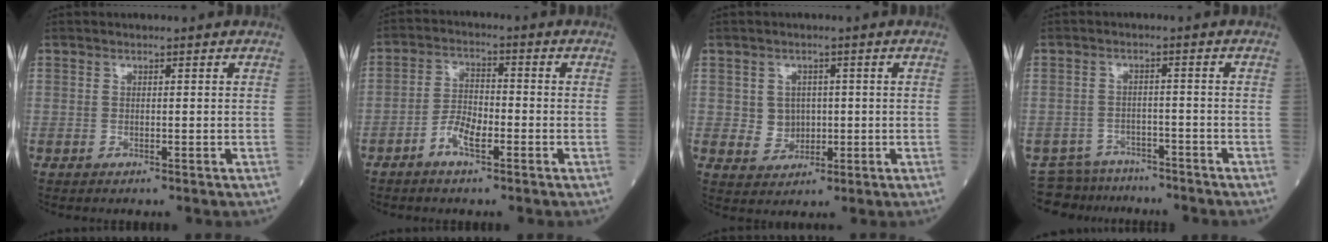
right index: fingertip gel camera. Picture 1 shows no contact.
{"total": 4.9, "force": [-2.5, 1.8, 3.8], "torque": [-0.074, 0.008, -0.050]}
{"total": 3.9, "force": [0.3, 3.7, 1.3], "torque": [-0.014, 0.008, 0.010]}
{"total": 7.0, "force": [-6.5, 2.4, -0.6], "torque": [0.014, 0.014, -0.099]}